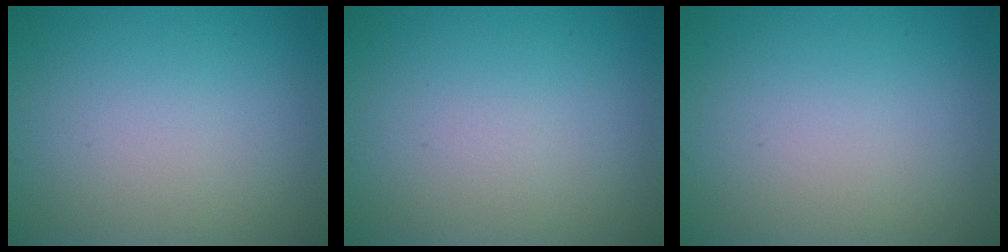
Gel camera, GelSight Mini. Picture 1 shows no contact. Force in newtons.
{"total": 0.0}
{"total": 0.0}